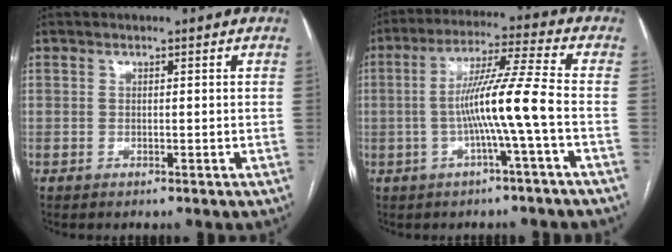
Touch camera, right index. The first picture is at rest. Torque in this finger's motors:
{"motor_torque": [1.58, -0.42, 0.88, 0.21]}